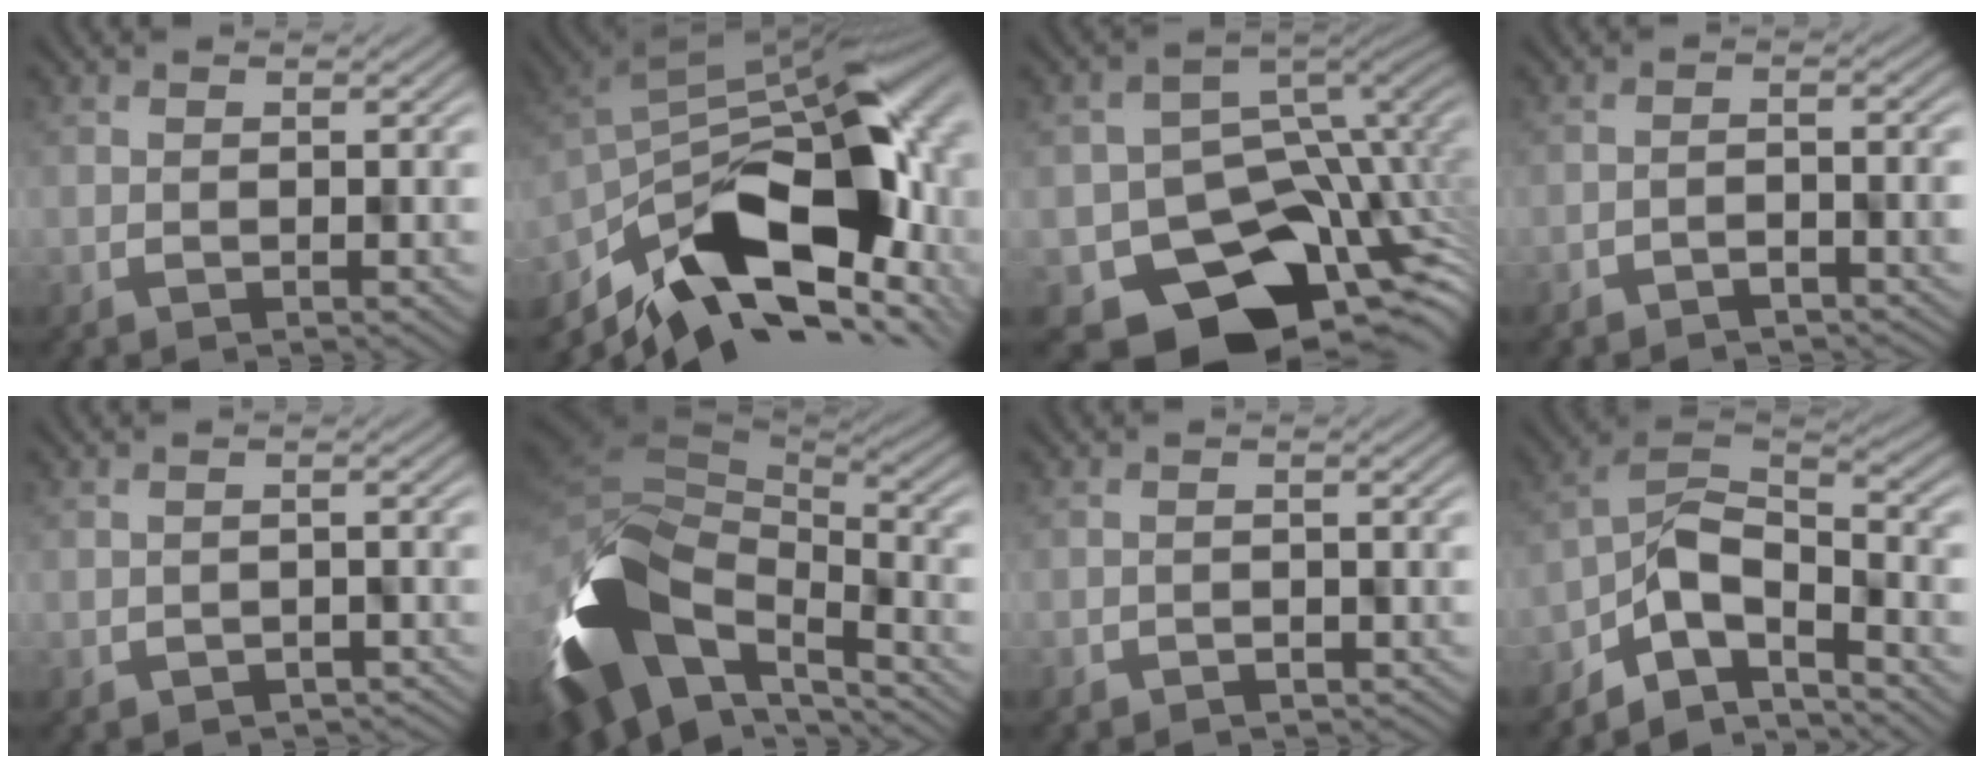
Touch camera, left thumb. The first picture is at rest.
{"total": 15.2, "force": [-5.4, 8.6, 11.3], "torque": [-0.214, -0.025, -0.086]}
{"total": 14.2, "force": [-5.7, 11.3, 6.4], "torque": [-0.099, -0.065, -0.066]}
{"total": 1.7, "force": [-1.6, 0.3, 0.4], "torque": [-0.008, 0.000, -0.024]}
{"total": 1.9, "force": [-1.7, 0.9, 0.1], "torque": [-0.003, -0.006, -0.015]}
{"total": 15.8, "force": [-4.7, 10.8, 10.6], "torque": [-0.258, -0.056, -0.058]}
{"total": 1.4, "force": [-1.3, 0.4, -0.4], "torque": [0.002, -0.005, -0.014]}
{"total": 8.3, "force": [-5.0, 4.2, 5.1], "torque": [-0.098, -0.011, -0.105]}